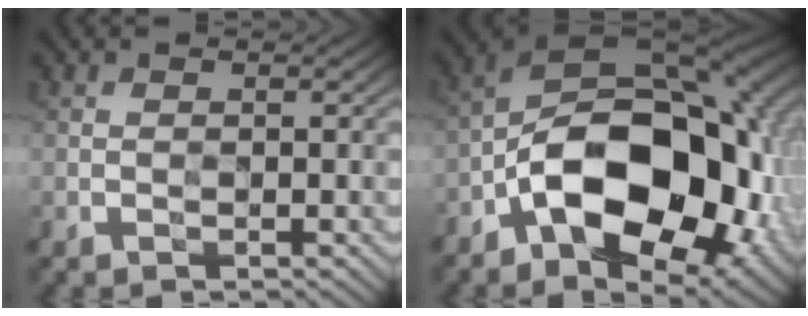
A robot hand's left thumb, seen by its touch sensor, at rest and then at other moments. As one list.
[{"total": 20.2, "force": [-5.5, 11.8, 15.4], "torque": [-0.261, -0.021, -0.089]}]